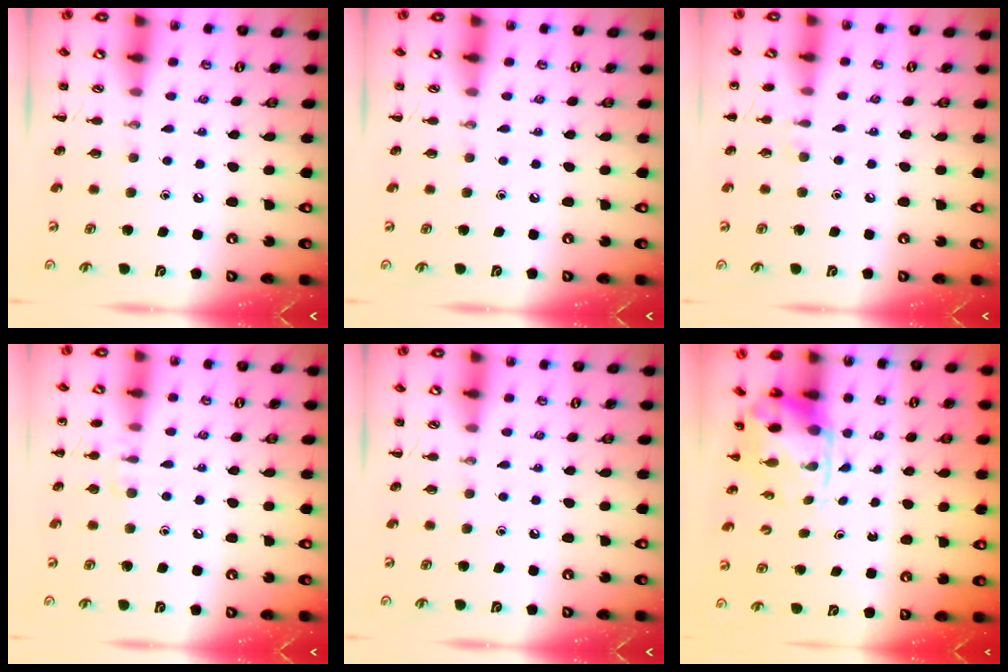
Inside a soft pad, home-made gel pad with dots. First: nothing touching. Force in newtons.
{"total": 0.0}
{"total": 5.6, "press": 5.3, "slide": 1.7}
{"total": 7.0, "press": 6.7, "slide": 2.1}
{"total": 0.0}
{"total": 3.6, "press": 3.5, "slide": 0.9}